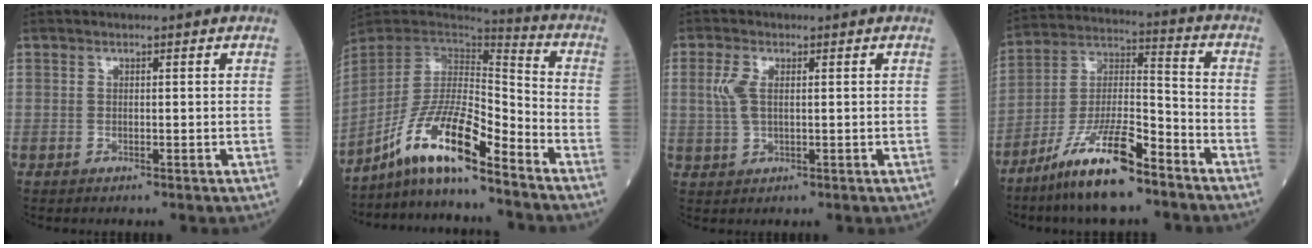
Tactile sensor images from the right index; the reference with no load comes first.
{"total": 13.7, "force": [-9.9, 1.5, 9.4], "torque": [-0.181, 0.005, -0.181]}
{"total": 3.5, "force": [0.7, 1.6, 3.1], "torque": [-0.083, 0.007, 0.016]}
{"total": 13.9, "force": [-9.7, 2.3, 9.6], "torque": [-0.190, -0.007, -0.179]}